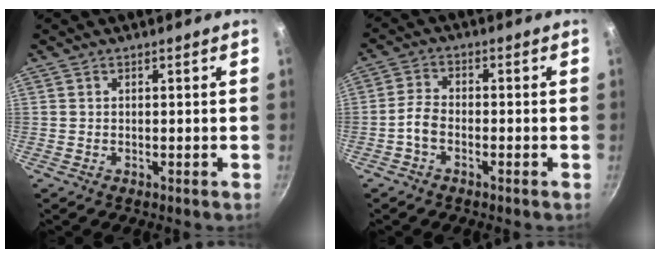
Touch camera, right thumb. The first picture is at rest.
{"total": 3.9, "force": [-2.0, 2.2, 2.5], "torque": [-0.058, 0.023, -0.048]}